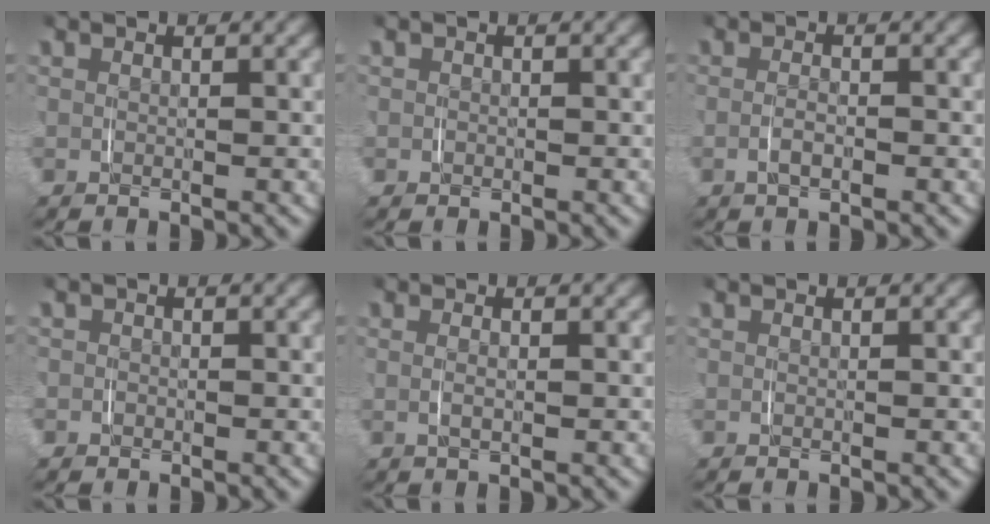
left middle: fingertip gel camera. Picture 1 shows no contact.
{"total": 0.9, "force": [-0.1, 0.9, 0.0], "torque": [-0.005, -0.002, -0.007]}
{"total": 1.5, "force": [-0.6, 0.6, 1.1], "torque": [-0.023, -0.003, -0.010]}
{"total": 1.2, "force": [-0.4, 1.2, -0.1], "torque": [-0.006, -0.003, -0.012]}
{"total": 1.0, "force": [0.0, 0.3, 1.0], "torque": [-0.018, -0.004, 0.003]}
{"total": 0.0}